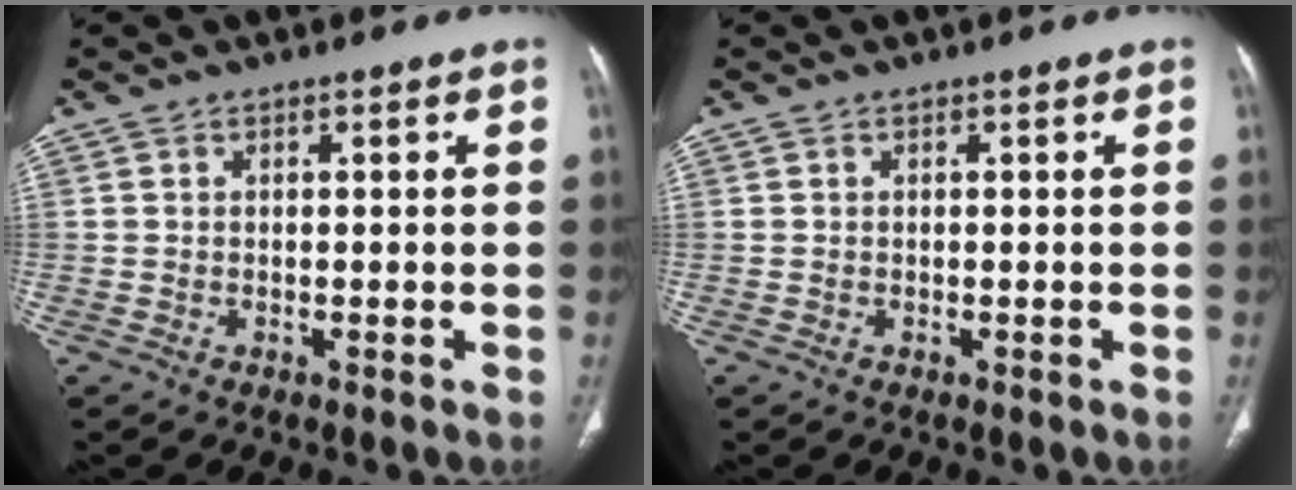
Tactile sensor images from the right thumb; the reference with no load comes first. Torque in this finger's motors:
{"motor_torque": [-0.16, 0.17, -0.17, 0.17, 0.02]}